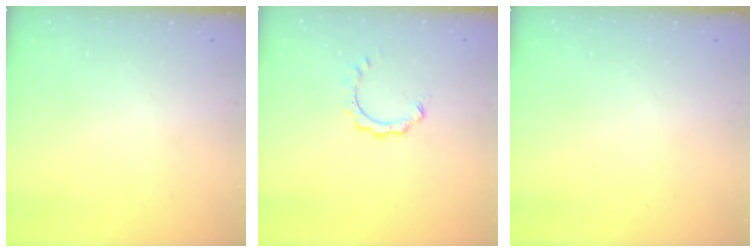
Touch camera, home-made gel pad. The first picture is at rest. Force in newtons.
{"total": 4.0, "press": 4.0, "slide": 0.3}
{"total": 0.0}